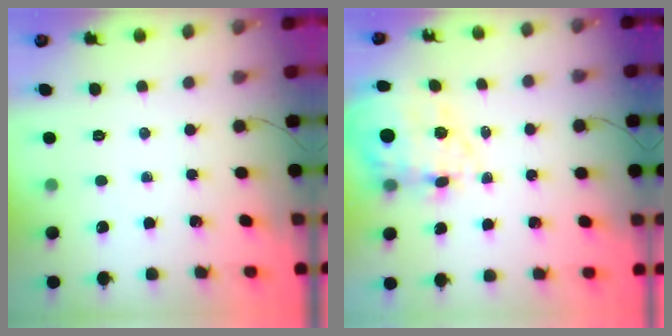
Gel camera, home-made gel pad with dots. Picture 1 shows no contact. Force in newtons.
{"total": 10.2, "press": 9.5, "slide": 3.8}